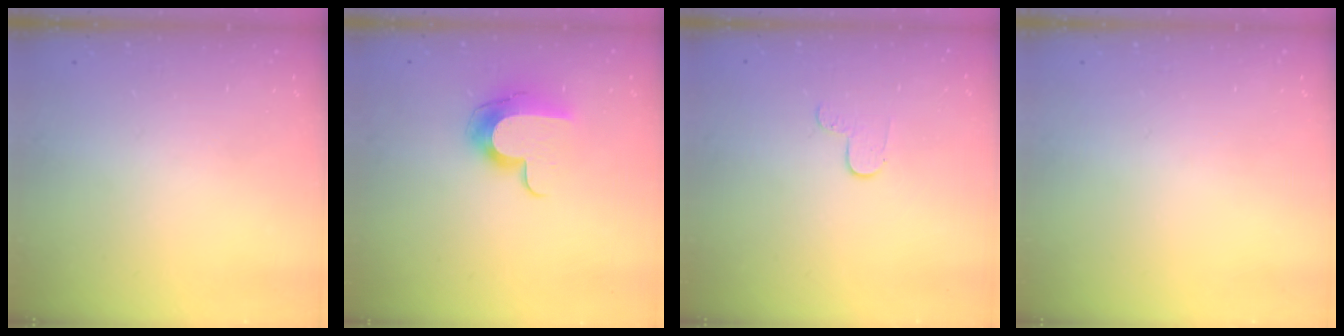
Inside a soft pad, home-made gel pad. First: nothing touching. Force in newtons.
{"total": 10.4, "press": 10.3, "slide": 1.0}
{"total": 5.5, "press": 5.5, "slide": 0.6}
{"total": 0.0}